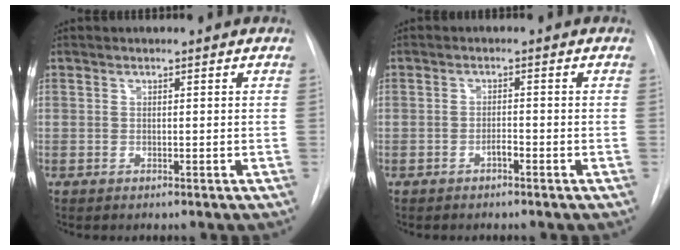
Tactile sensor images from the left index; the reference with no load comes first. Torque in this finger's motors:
{"motor_torque": [0.22, 0.12, 0.02, 0.00]}